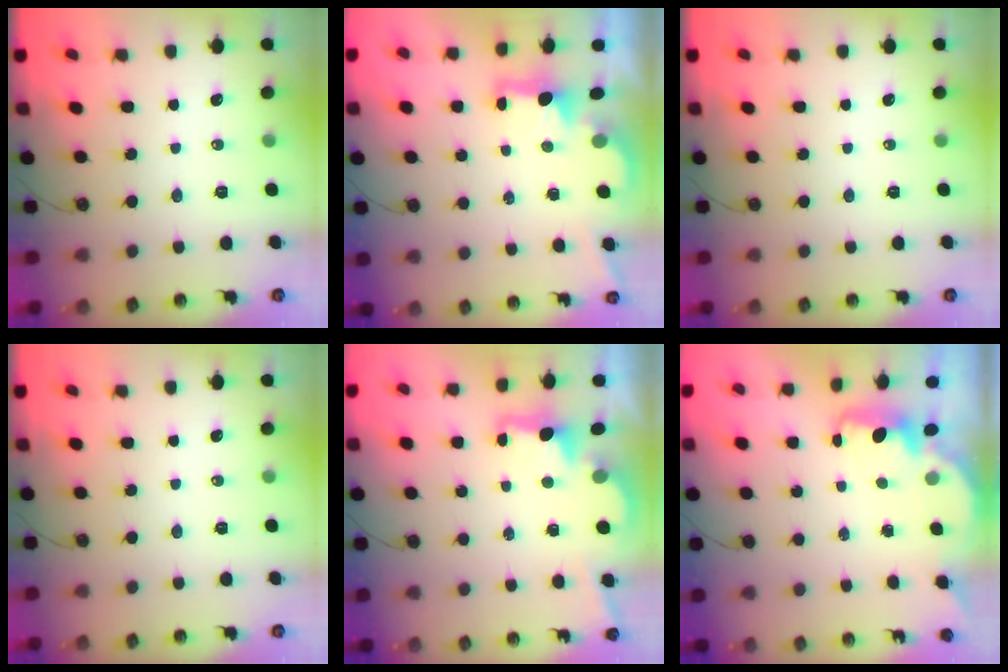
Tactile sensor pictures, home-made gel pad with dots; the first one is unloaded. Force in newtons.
{"total": 2.2, "press": 2.1, "slide": 0.8}
{"total": 0.0}
{"total": 0.0}
{"total": 2.7, "press": 2.6, "slide": 0.8}
{"total": 2.2, "press": 2.1, "slide": 0.6}